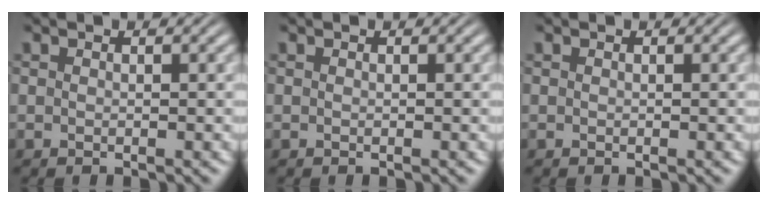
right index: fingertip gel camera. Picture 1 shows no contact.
{"total": 0.0}
{"total": 0.0}